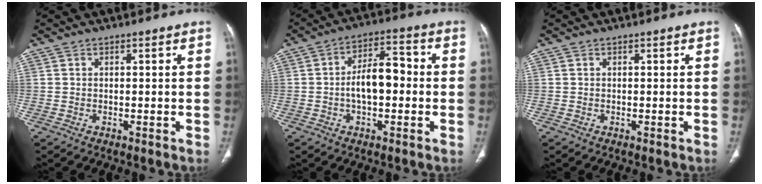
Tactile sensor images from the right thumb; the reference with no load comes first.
{"total": 9.2, "force": [-0.8, 4.9, 7.8], "torque": [-0.120, 0.031, -0.020]}
{"total": 0.0}